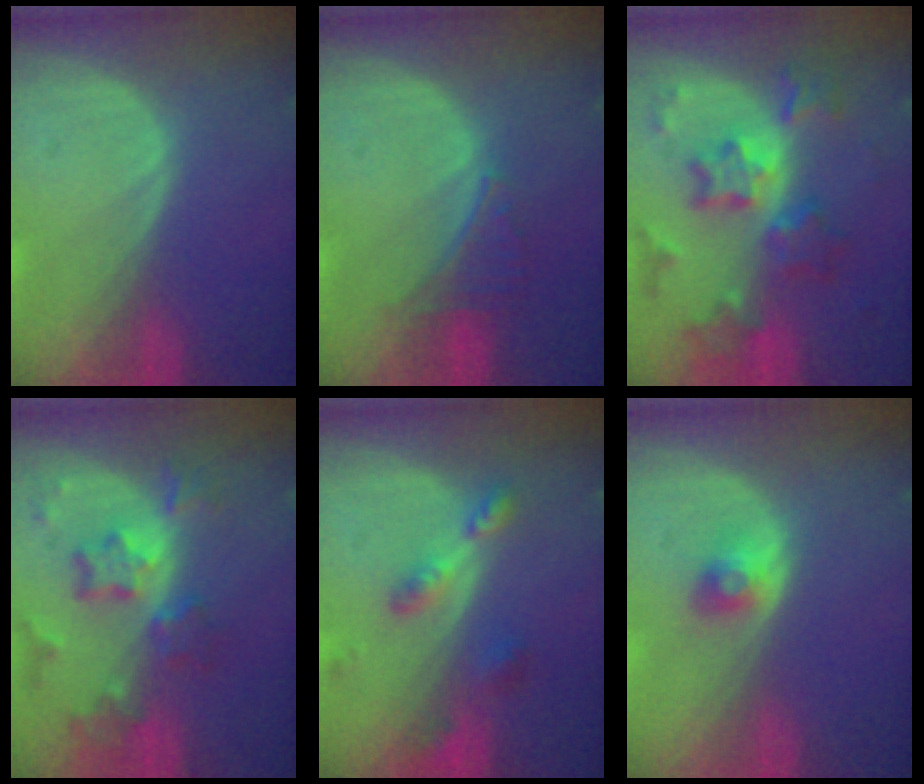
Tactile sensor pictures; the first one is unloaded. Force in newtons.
{"total": 3.2, "press": 3.2, "slide": 0.2}
{"total": 9.4, "press": 9.3, "slide": 0.7}
{"total": 8.4, "press": 7.4, "slide": 4.0}
{"total": 5.3, "press": 4.7, "slide": 2.5}
{"total": 2.6, "press": 2.4, "slide": 1.0}